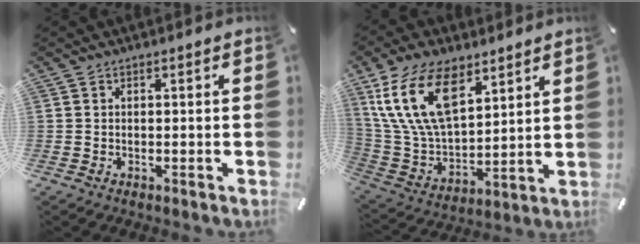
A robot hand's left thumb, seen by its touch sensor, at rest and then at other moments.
{"total": 18.1, "force": [9.5, 10.4, 11.4], "torque": [-0.268, -0.032, 0.173]}